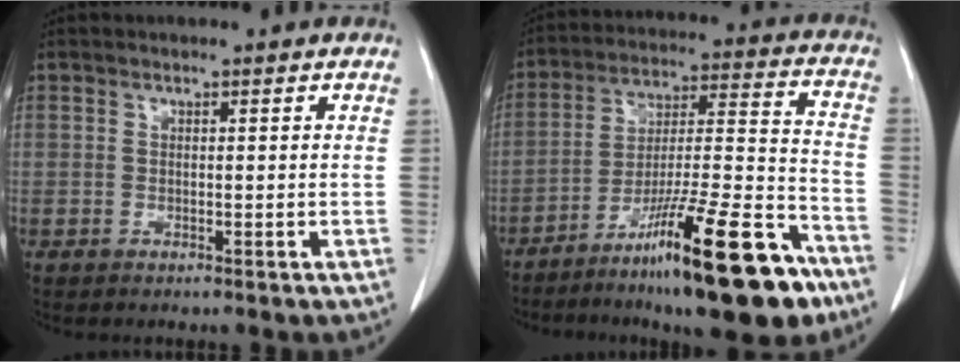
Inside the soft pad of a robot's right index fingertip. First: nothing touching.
{"total": 21.7, "force": [-14.0, 2.4, 16.3], "torque": [-0.230, -0.004, -0.230]}